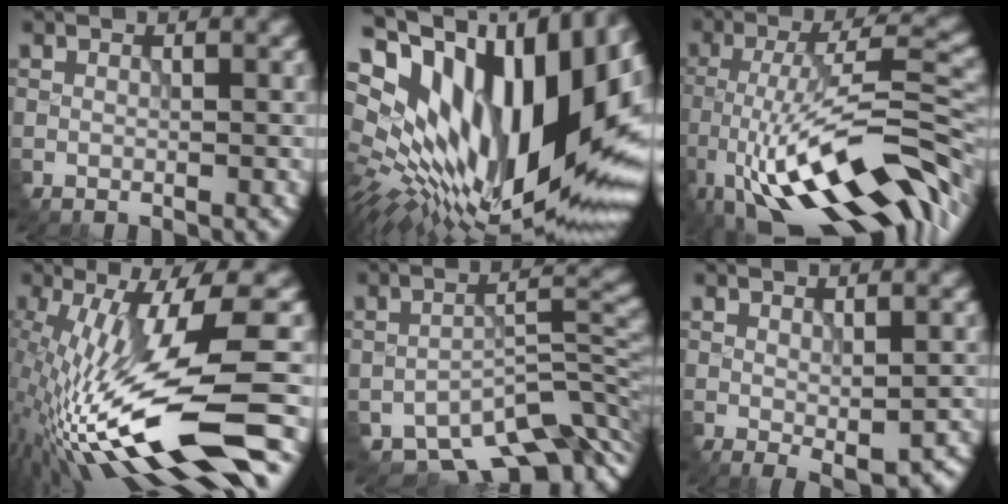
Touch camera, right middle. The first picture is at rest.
{"total": 20.7, "force": [3.3, 10.2, 17.7], "torque": [-0.340, -0.021, 0.060]}
{"total": 13.8, "force": [-7.2, 3.9, 11.1], "torque": [-0.188, 0.013, -0.124]}
{"total": 15.6, "force": [-3.0, 3.8, 14.8], "torque": [-0.284, -0.006, -0.048]}
{"total": 8.9, "force": [-6.9, 3.3, 4.6], "torque": [-0.054, -0.006, -0.111]}
{"total": 2.9, "force": [-0.7, 1.1, 2.6], "torque": [-0.037, -0.013, -0.002]}